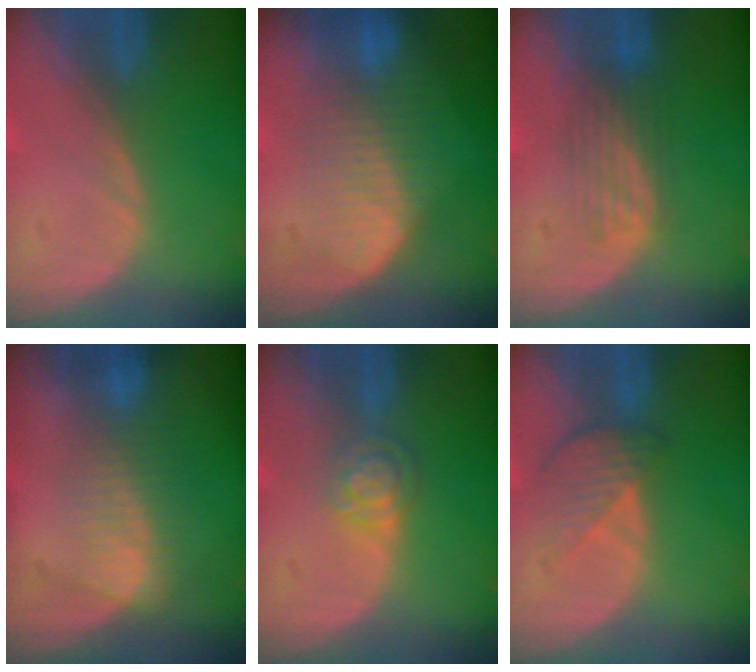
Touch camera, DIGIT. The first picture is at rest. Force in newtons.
{"total": 7.1, "press": 6.9, "slide": 1.6}
{"total": 3.8, "press": 3.8, "slide": 0.1}
{"total": 7.4, "press": 6.2, "slide": 3.9}
{"total": 4.1, "press": 3.6, "slide": 1.8}
{"total": 4.2, "press": 3.8, "slide": 1.8}